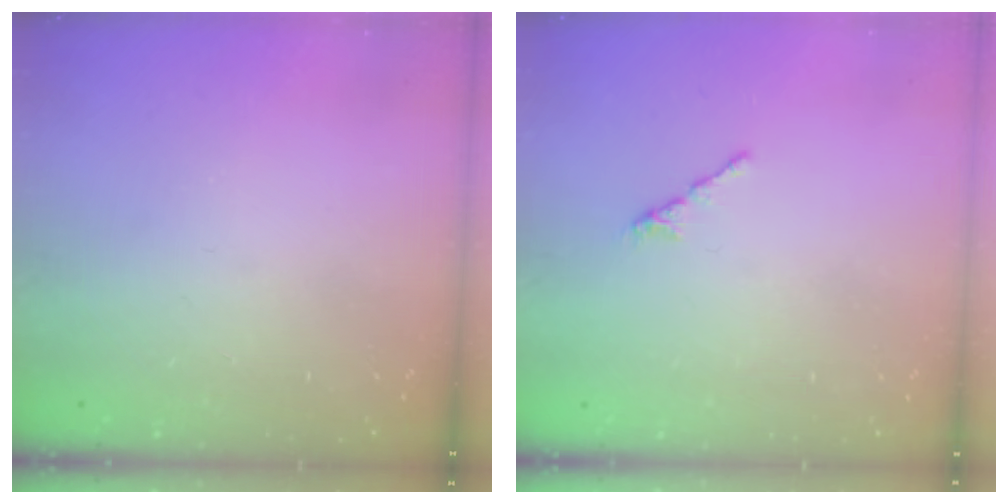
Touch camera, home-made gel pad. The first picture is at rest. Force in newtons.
{"total": 1.7, "press": 1.6, "slide": 0.5}